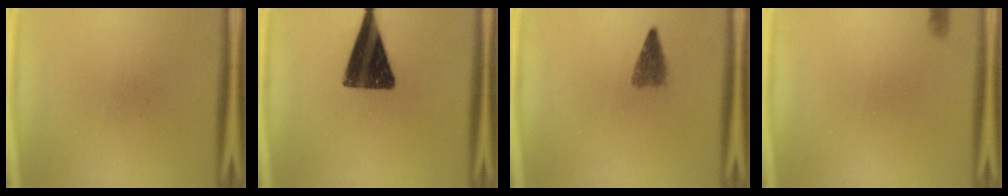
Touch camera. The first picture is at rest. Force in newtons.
{"total": 14.1}
{"total": 2.8}
{"total": 0.7}